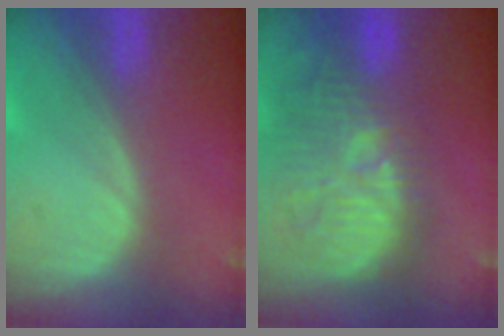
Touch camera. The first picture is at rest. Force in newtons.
{"total": 12.2, "press": 11.7, "slide": 3.6}